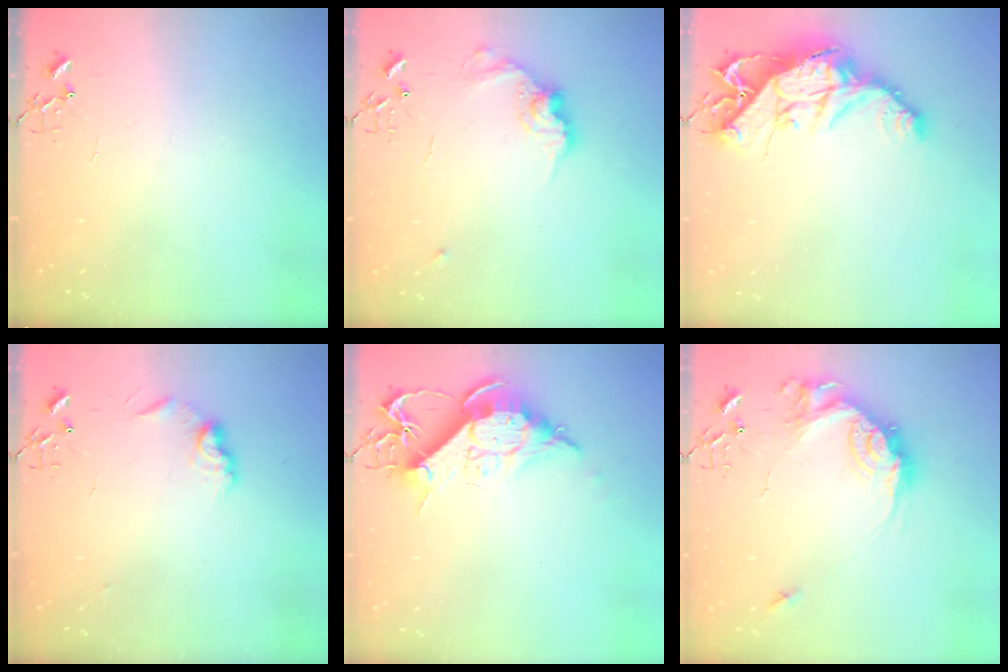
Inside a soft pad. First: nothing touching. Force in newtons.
{"total": 11.8, "press": 11.8, "slide": 0.6}
{"total": 16.1, "press": 16.0, "slide": 1.6}
{"total": 8.4, "press": 8.4, "slide": 0.3}
{"total": 12.6, "press": 12.6, "slide": 1.2}
{"total": 16.6, "press": 16.6, "slide": 0.9}